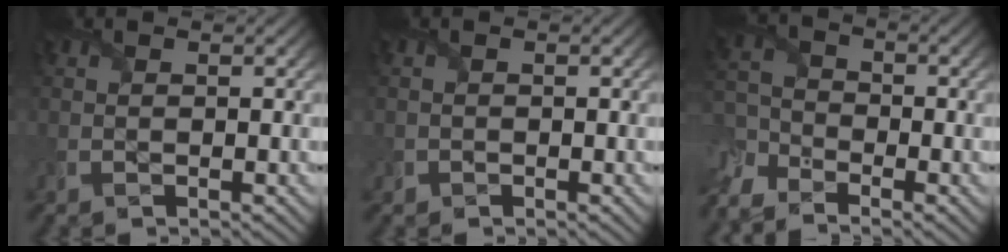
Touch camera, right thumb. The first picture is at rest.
{"total": 0.7, "force": [-0.1, 0.7, 0.1], "torque": [-0.004, -0.006, -0.002]}
{"total": 6.6, "force": [-5.2, 3.1, 2.5], "torque": [-0.080, -0.027, -0.111]}